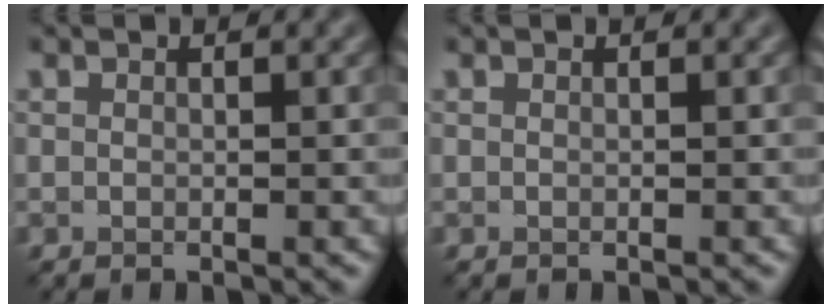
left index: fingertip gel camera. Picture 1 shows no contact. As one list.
[{"total": 0.0}]